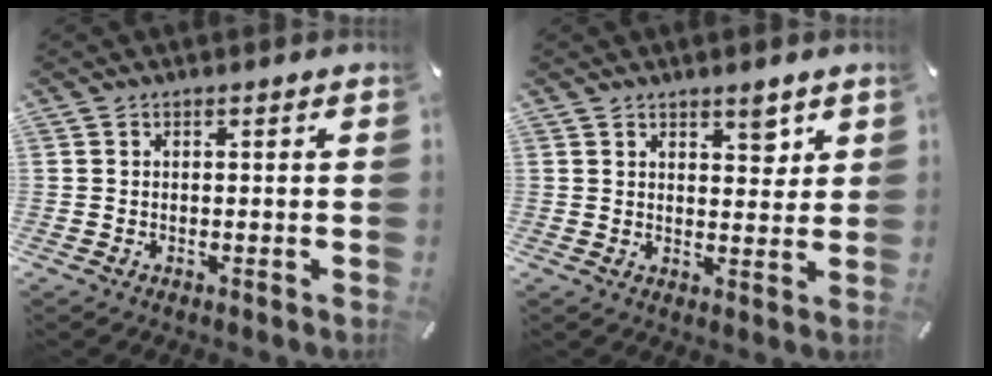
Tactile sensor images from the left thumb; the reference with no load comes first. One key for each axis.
{"total": 4.5, "fx": 3.2, "fy": 2.4, "fz": 2.1, "tx": -0.009, "ty": -0.021, "tz": 0.050}